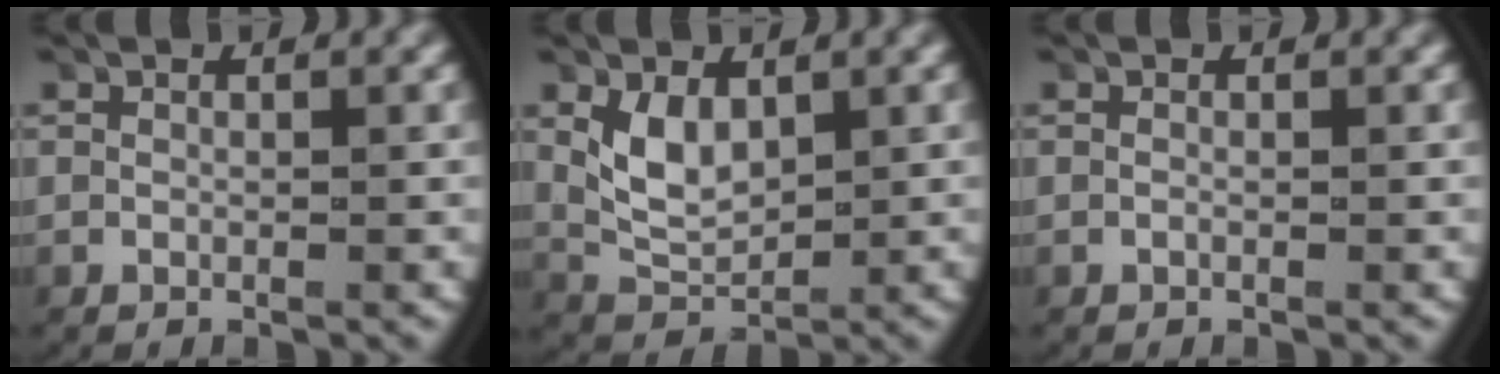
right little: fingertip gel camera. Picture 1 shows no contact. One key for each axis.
{"total": 4.4, "fx": 0.6, "fy": 3.0, "fz": 3.2, "tx": -0.074, "ty": -0.015, "tz": 0.019}
{"total": 0.0}